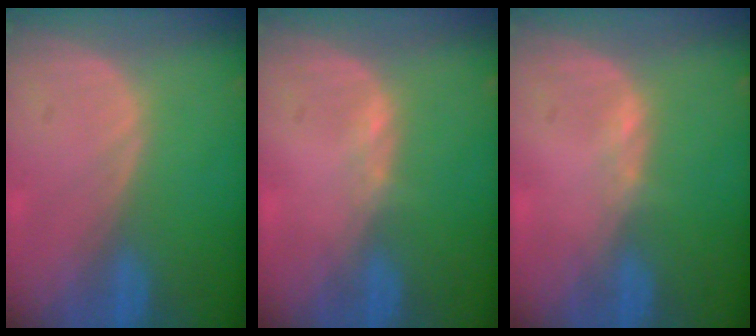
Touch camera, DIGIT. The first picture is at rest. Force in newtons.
{"total": 0.6, "press": 0.5, "slide": 0.4}
{"total": 0.6, "press": 0.5, "slide": 0.4}